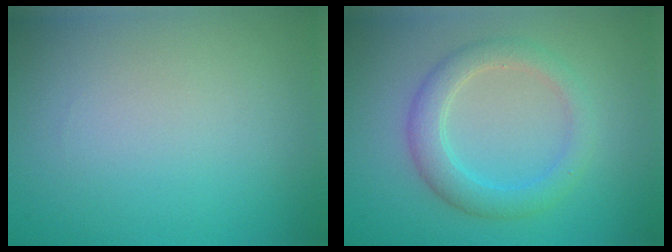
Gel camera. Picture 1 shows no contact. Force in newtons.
{"total": 3.4, "press": 3.4, "slide": 0.2}